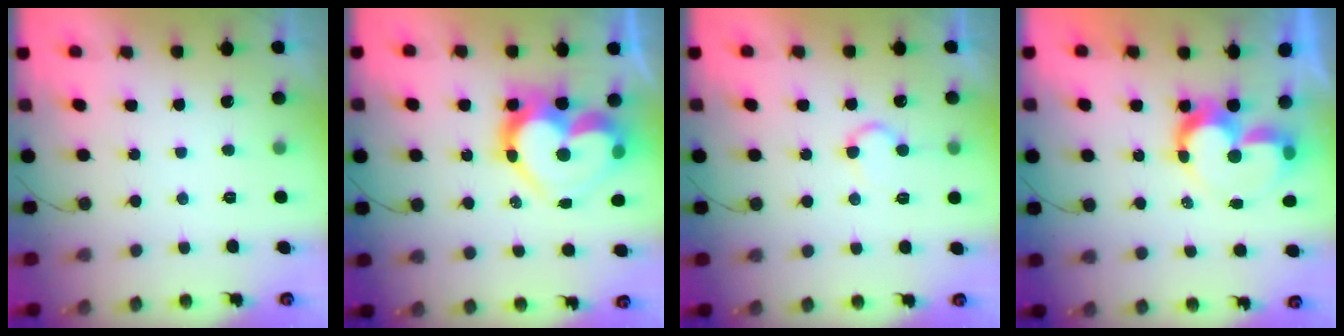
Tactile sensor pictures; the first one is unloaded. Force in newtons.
{"total": 20.6, "press": 20.5, "slide": 1.6}
{"total": 6.1, "press": 6.1, "slide": 0.5}
{"total": 10.5, "press": 10.4, "slide": 0.8}